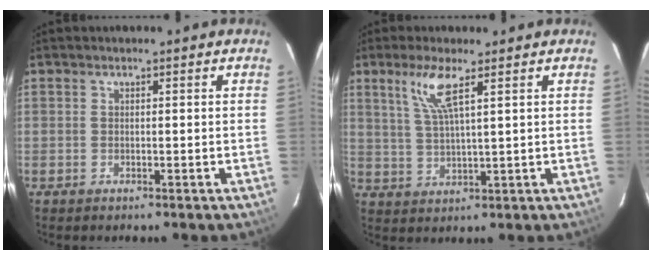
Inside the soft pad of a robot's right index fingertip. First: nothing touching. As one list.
[{"total": 6.3, "force": [3.4, 0.5, 5.3], "torque": [-0.114, -0.002, 0.072]}]